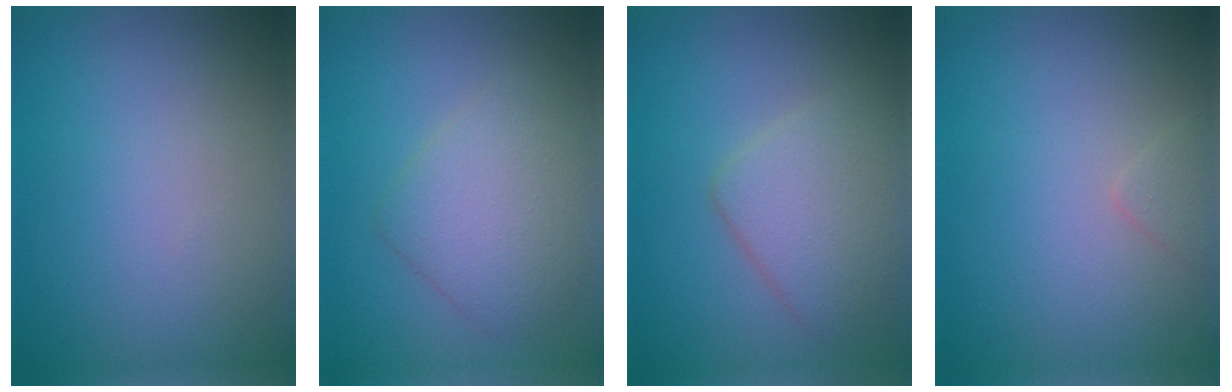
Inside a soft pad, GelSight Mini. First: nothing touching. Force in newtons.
{"total": 4.3, "press": 4.3, "slide": 0.2}
{"total": 4.4, "press": 4.4, "slide": 0.1}
{"total": 0.8, "press": 0.8, "slide": 0.0}